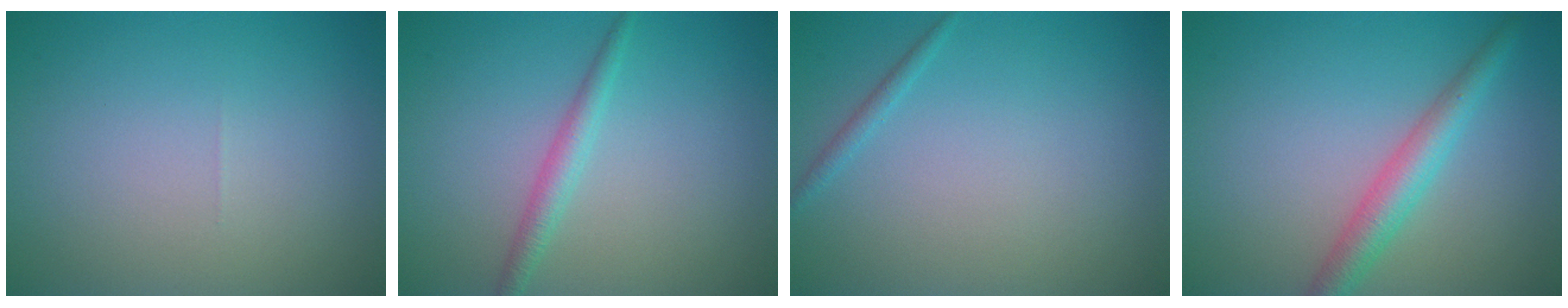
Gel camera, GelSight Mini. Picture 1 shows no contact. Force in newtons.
{"total": 1.9, "press": 1.9, "slide": 0.1}
{"total": 0.8, "press": 0.8, "slide": 0.0}
{"total": 3.4, "press": 3.4, "slide": 0.2}